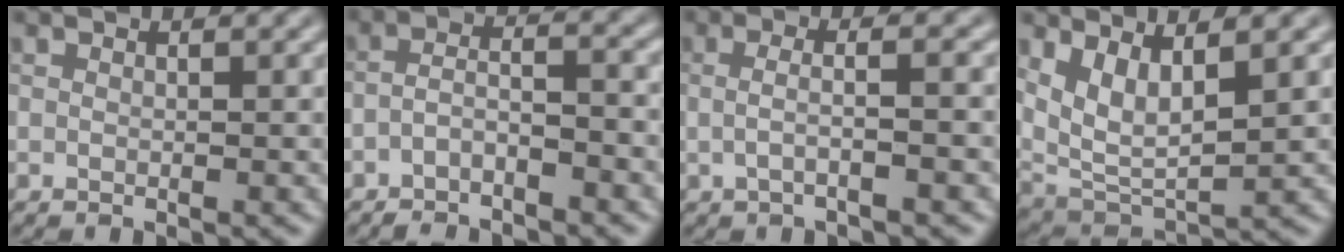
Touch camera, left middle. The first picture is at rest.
{"total": 2.8, "force": [-1.9, 0.7, 1.9], "torque": [-0.039, 0.005, -0.043]}
{"total": 3.4, "force": [-0.2, 1.1, 3.2], "torque": [-0.040, 0.000, -0.009]}
{"total": 5.0, "force": [1.9, 1.9, 4.2], "torque": [-0.097, -0.015, 0.046]}